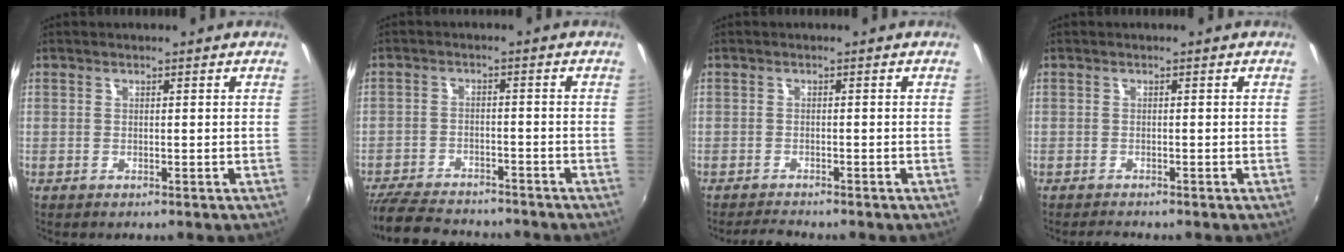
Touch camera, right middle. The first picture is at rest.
{"total": 12.6, "force": [-11.2, 3.6, 4.6], "torque": [-0.119, -0.010, -0.178]}
{"total": 2.5, "force": [-2.5, 0.1, 0.5], "torque": [-0.022, -0.010, -0.046]}
{"total": 1.6, "force": [-1.6, 0.1, 0.4], "torque": [-0.010, -0.011, -0.028]}